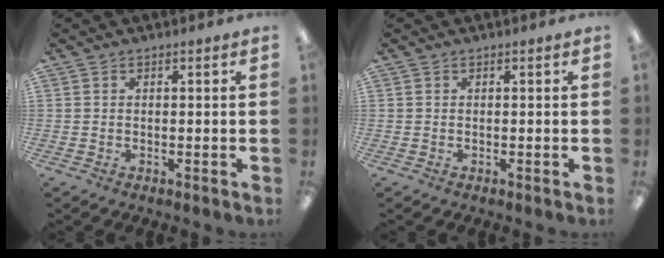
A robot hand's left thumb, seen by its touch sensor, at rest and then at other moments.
{"total": 0.0}